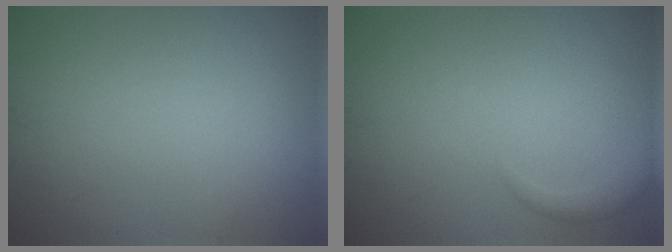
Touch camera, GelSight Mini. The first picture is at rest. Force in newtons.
{"total": 1.8, "press": 1.8, "slide": 0.1}